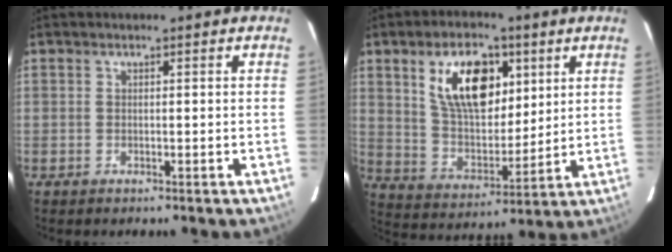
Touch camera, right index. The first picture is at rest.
{"total": 15.5, "force": [6.4, 8.5, 11.2], "torque": [-0.193, 0.011, 0.124]}